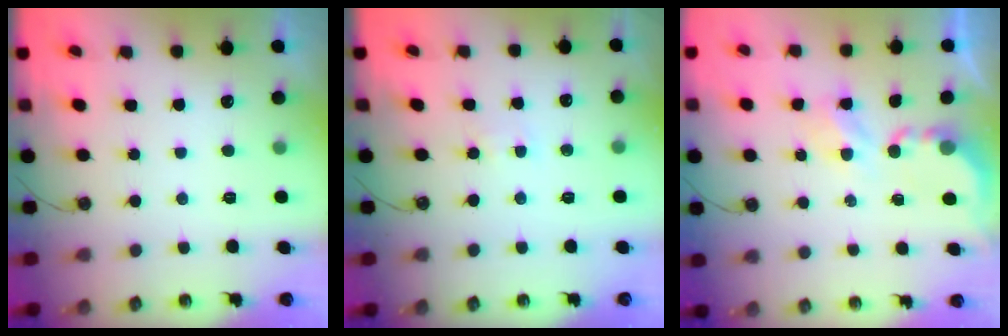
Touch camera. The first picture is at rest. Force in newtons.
{"total": 2.8, "press": 2.7, "slide": 0.4}
{"total": 3.9, "press": 3.9, "slide": 0.1}